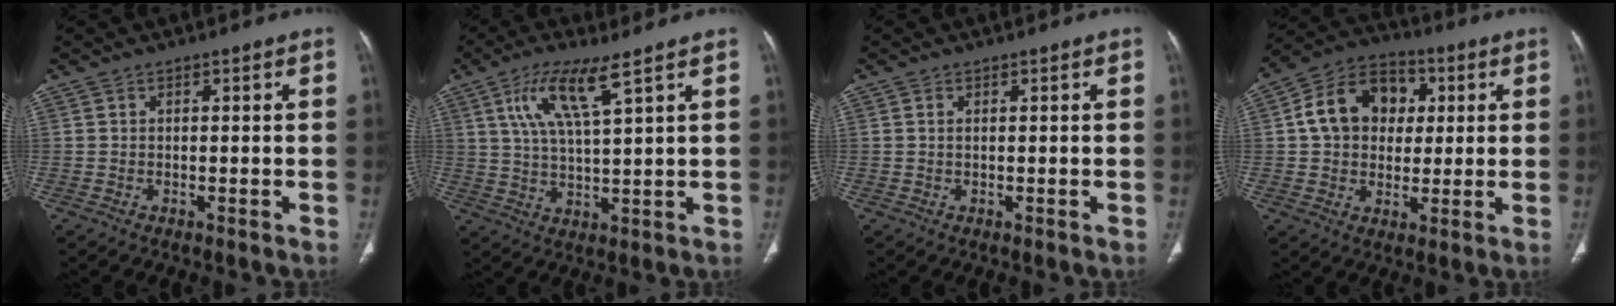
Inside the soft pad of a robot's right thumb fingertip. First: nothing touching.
{"total": 9.2, "force": [4.7, 1.6, 7.8], "torque": [-0.162, -0.018, 0.096]}
{"total": 0.6, "force": [0.2, 0.2, 0.5], "torque": [-0.013, 0.004, 0.004]}
{"total": 14.2, "force": [2.5, 11.1, 8.6], "torque": [-0.113, 0.014, 0.033]}